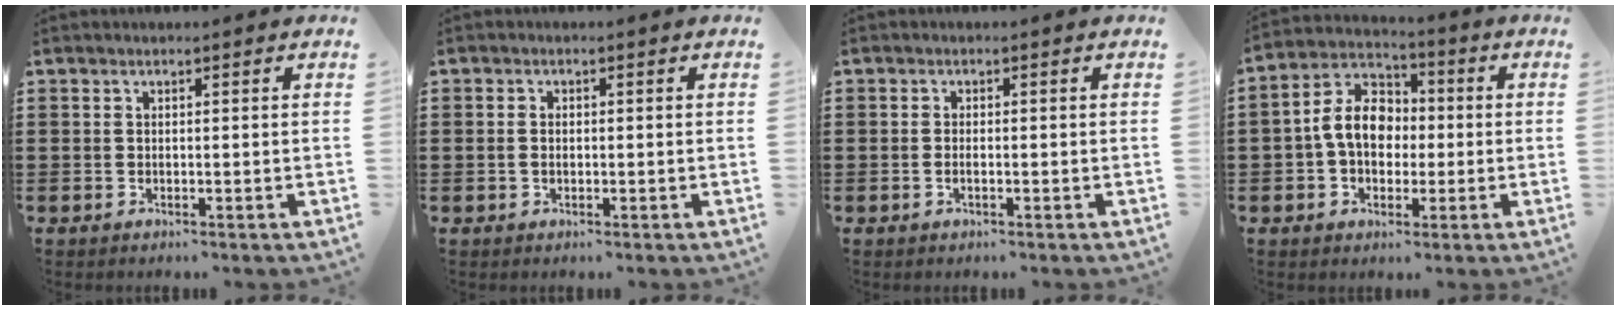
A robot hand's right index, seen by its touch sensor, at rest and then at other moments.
{"total": 1.4, "force": [-0.1, 0.7, 1.2], "torque": [-0.025, 0.002, -0.002]}
{"total": 1.0, "force": [-0.3, 0.1, 0.9], "torque": [-0.020, -0.007, -0.003]}
{"total": 8.6, "force": [-0.3, 6.6, 5.5], "torque": [-0.137, 0.015, -0.009]}